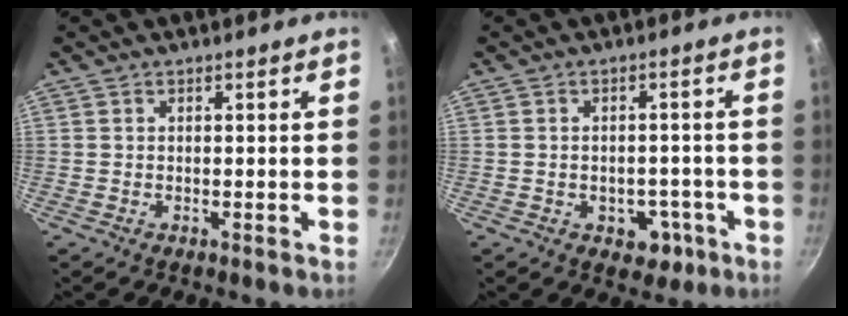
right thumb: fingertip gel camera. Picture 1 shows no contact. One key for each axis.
{"total": 5.5, "fx": -2.2, "fy": 4.0, "fz": 3.1, "tx": -0.016, "ty": 0.018, "tz": -0.015}